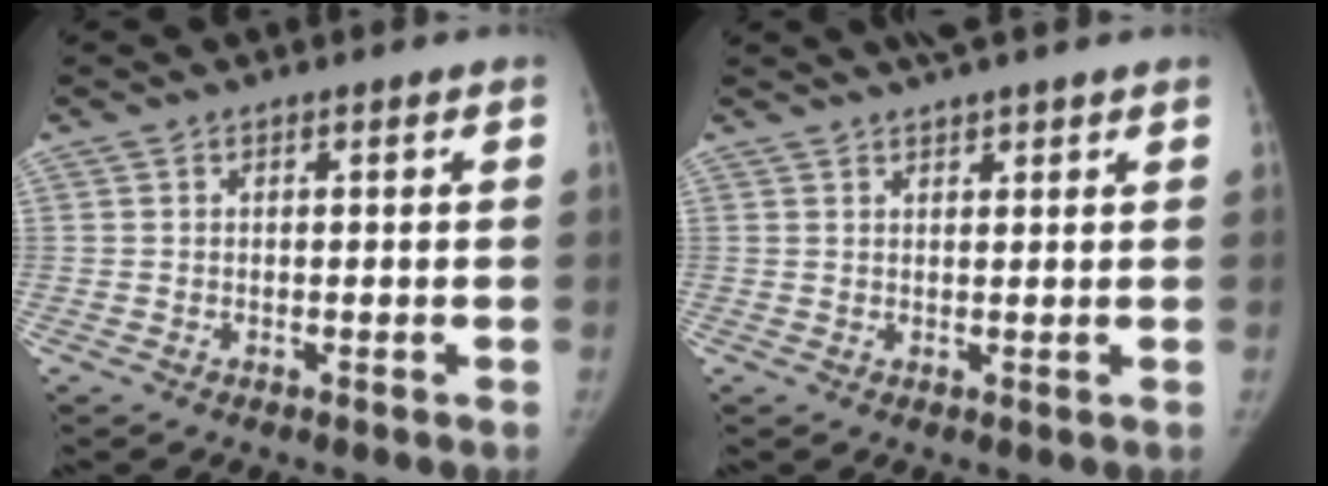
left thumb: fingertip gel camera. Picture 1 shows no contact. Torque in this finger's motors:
{"motor_torque": [-0.09, 0.14, 0.55, -0.34, 0.00]}